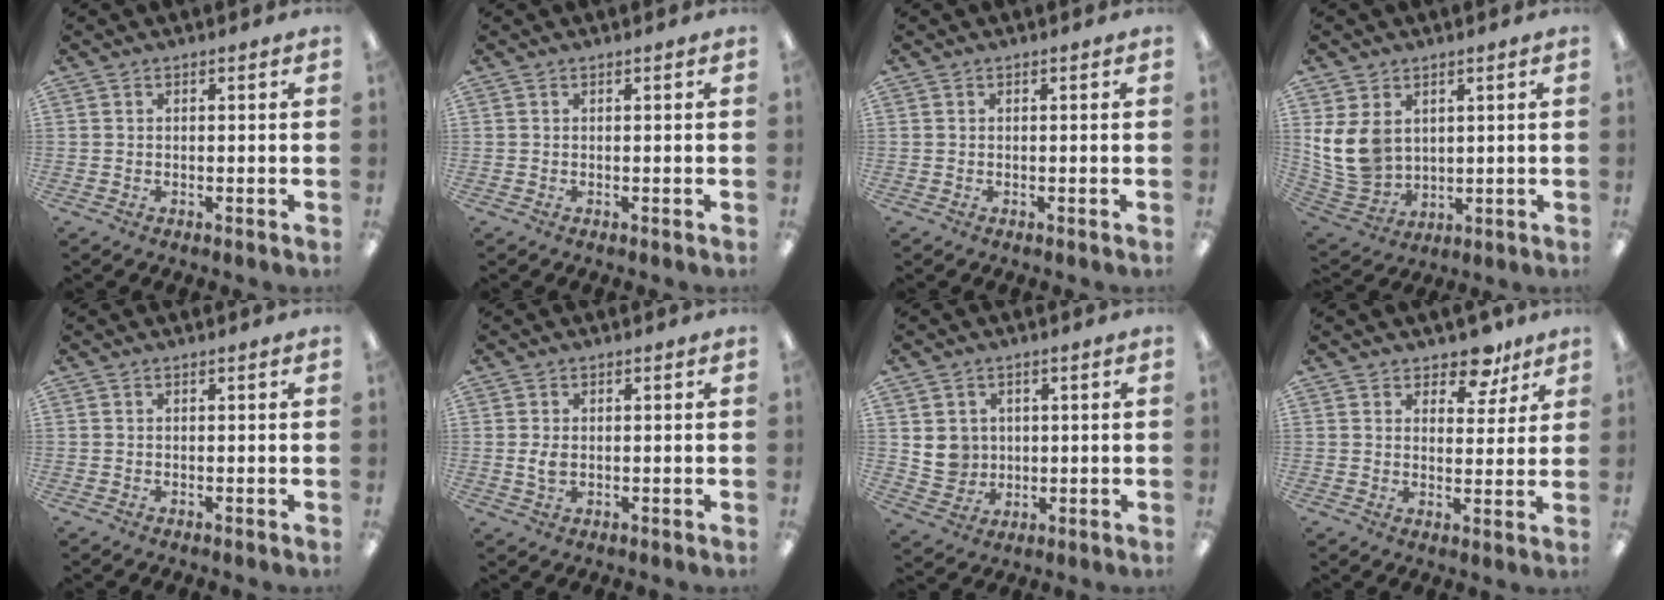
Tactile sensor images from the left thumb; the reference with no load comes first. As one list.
[{"total": 0.0}, {"total": 0.0}, {"total": 11.5, "force": [2.7, 9.1, 6.5], "torque": [-0.161, -0.005, 0.058]}, {"total": 0.0}, {"total": 3.1, "force": [-0.1, 2.0, 2.4], "torque": [-0.058, 0.000, -0.006]}, {"total": 5.8, "force": [1.5, 5.6, 0.8], "torque": [-0.009, 0.001, 0.031]}, {"total": 7.5, "force": [5.9, 3.9, 2.5], "torque": [-0.031, -0.034, 0.104]}]